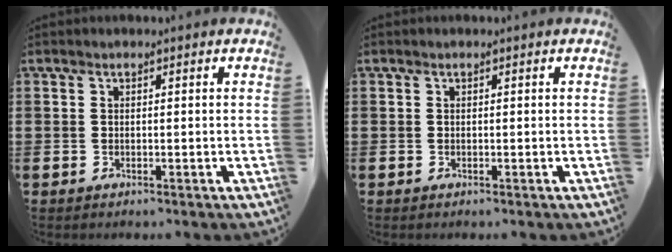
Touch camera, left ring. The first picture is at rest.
{"total": 0.0}